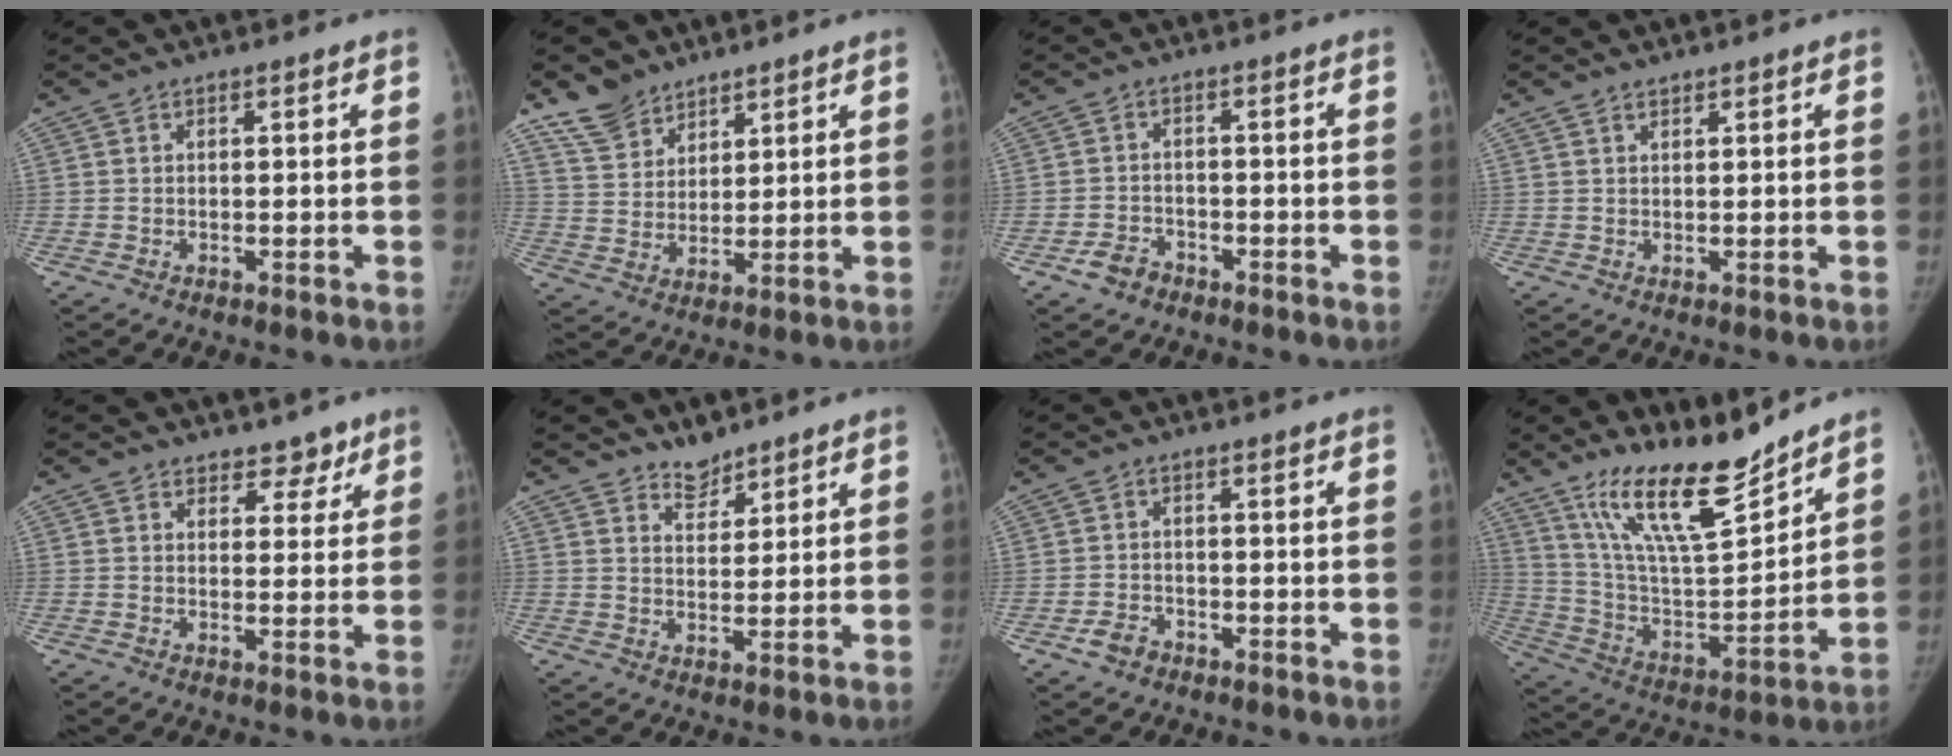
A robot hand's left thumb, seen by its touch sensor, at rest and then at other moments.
{"total": 8.0, "force": [6.3, 4.6, 2.0], "torque": [-0.016, -0.032, 0.129]}
{"total": 3.7, "force": [-2.4, 2.6, 1.1], "torque": [-0.014, 0.019, -0.039]}
{"total": 1.1, "force": [1.0, 0.4, 0.3], "torque": [-0.001, -0.007, 0.017]}
{"total": 4.1, "force": [3.1, 2.6, 0.8], "torque": [0.020, -0.018, 0.042]}
{"total": 4.1, "force": [3.6, 1.8, 0.7], "torque": [0.010, -0.030, 0.060]}
{"total": 3.0, "force": [-1.9, 2.2, 1.0], "torque": [-0.015, 0.015, -0.030]}
{"total": 18.0, "force": [14.2, 3.8, 10.3], "torque": [-0.147, -0.090, 0.264]}